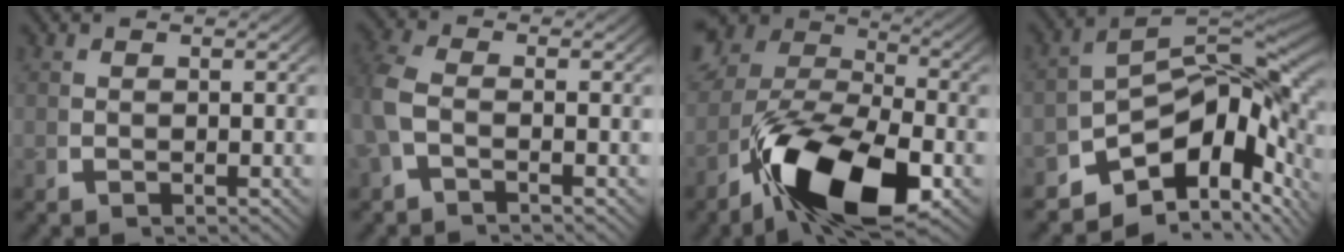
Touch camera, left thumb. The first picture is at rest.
{"total": 3.6, "force": [-0.5, 2.3, 2.8], "torque": [-0.082, -0.006, -0.010]}
{"total": 14.9, "force": [-3.5, 8.7, 11.5], "torque": [-0.222, -0.034, -0.047]}
{"total": 17.2, "force": [-3.5, 10.3, 13.3], "torque": [-0.196, -0.026, -0.052]}